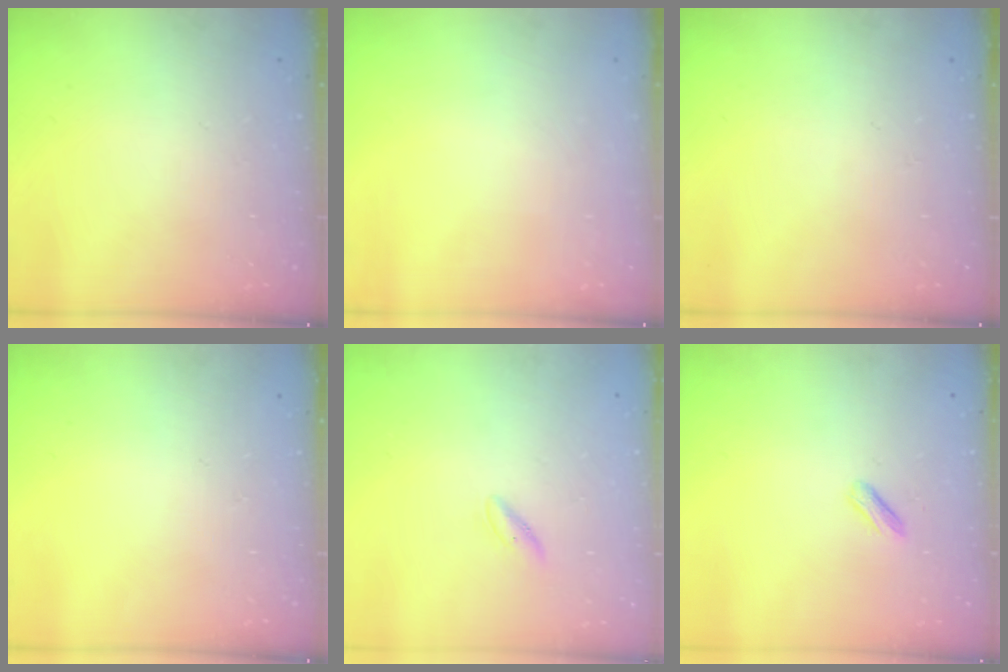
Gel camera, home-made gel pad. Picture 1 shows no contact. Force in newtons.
{"total": 0.0}
{"total": 0.0}
{"total": 0.0}
{"total": 2.2, "press": 2.0, "slide": 0.8}
{"total": 2.8, "press": 2.7, "slide": 0.8}